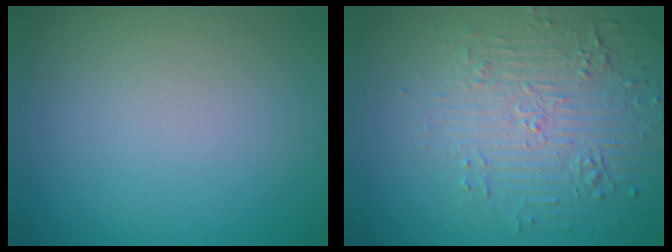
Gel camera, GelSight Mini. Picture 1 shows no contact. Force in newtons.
{"total": 5.2, "press": 3.7, "slide": 3.6}